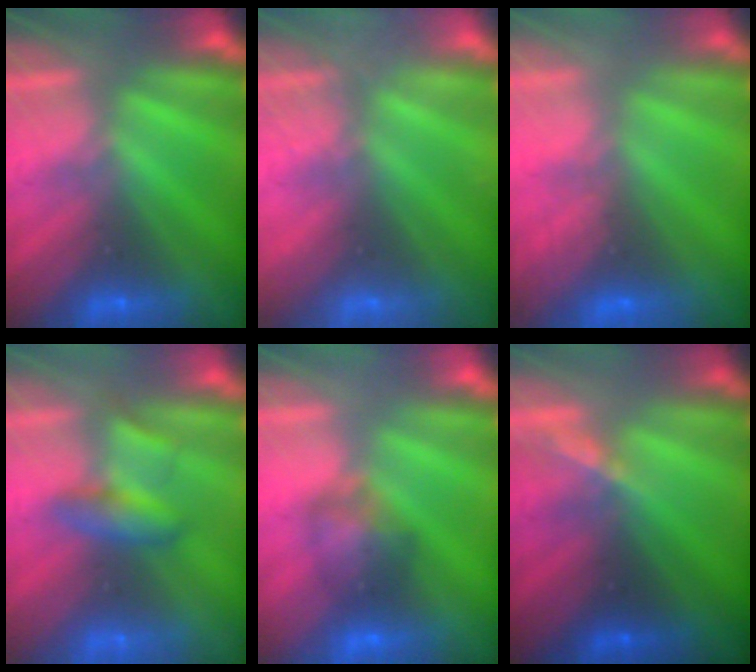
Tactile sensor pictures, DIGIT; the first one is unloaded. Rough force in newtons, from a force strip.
{"total": 2.4}
{"total": 8.6}
{"total": 2.2}
{"total": 2.9}
{"total": 1.3}